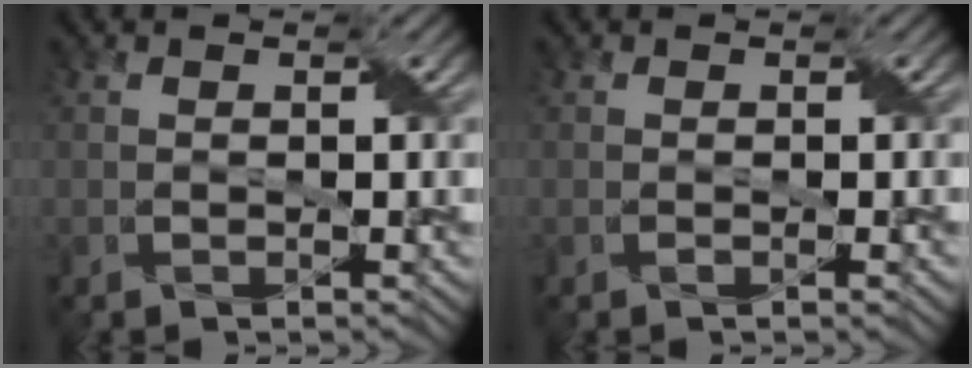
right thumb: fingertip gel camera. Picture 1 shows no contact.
{"total": 0.8, "force": [-0.2, 0.2, 0.7], "torque": [-0.010, -0.001, -0.006]}